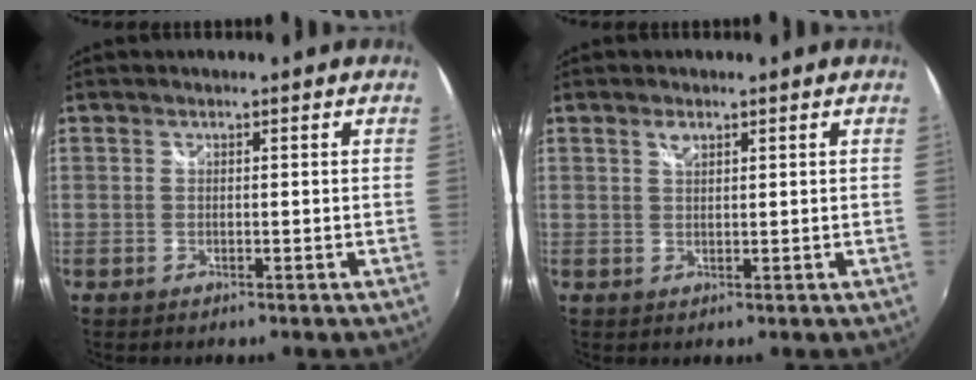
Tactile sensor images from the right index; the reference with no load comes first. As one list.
[{"total": 1.6, "force": [1.0, 0.8, 1.0], "torque": [-0.018, 0.003, 0.017]}]